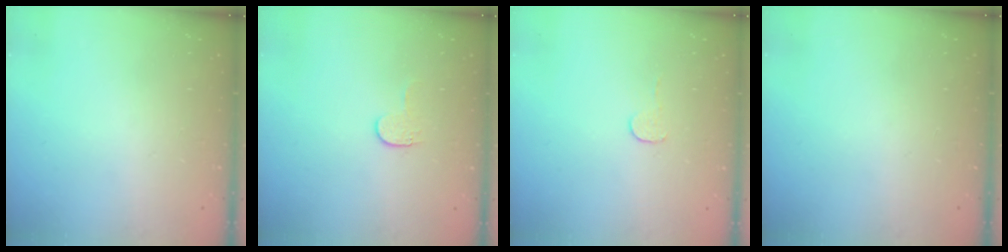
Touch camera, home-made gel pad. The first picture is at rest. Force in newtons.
{"total": 3.4, "press": 3.4, "slide": 0.4}
{"total": 3.4, "press": 3.4, "slide": 0.3}
{"total": 0.0}